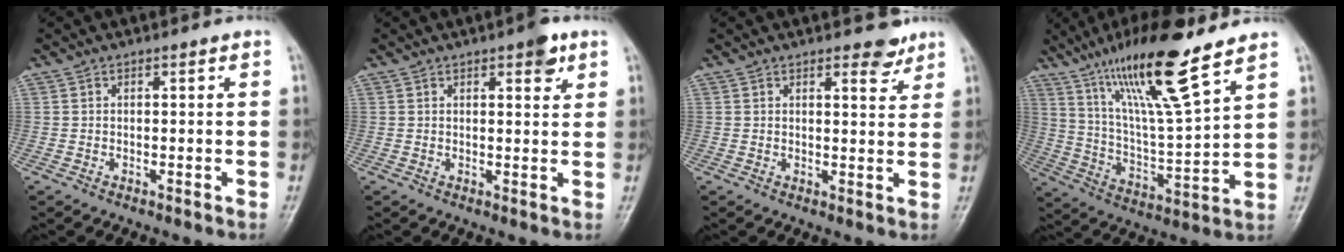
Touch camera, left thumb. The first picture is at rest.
{"total": 4.0, "force": [2.3, 1.5, 3.0], "torque": [-0.027, -0.009, 0.027]}
{"total": 3.7, "force": [2.8, 1.5, 1.9], "torque": [-0.008, -0.019, 0.036]}
{"total": 18.7, "force": [12.5, 2.5, 13.8], "torque": [-0.231, -0.061, 0.230]}